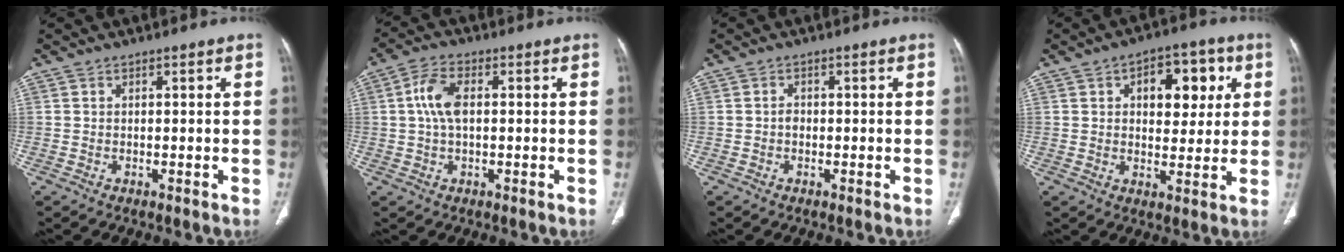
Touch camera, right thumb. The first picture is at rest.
{"total": 6.4, "force": [0.8, 3.3, 5.5], "torque": [-0.118, 0.014, 0.013]}
{"total": 1.0, "force": [-0.3, 0.8, 0.5], "torque": [-0.002, 0.000, -0.008]}
{"total": 11.1, "force": [3.5, 6.5, 8.3], "torque": [-0.064, -0.006, 0.045]}